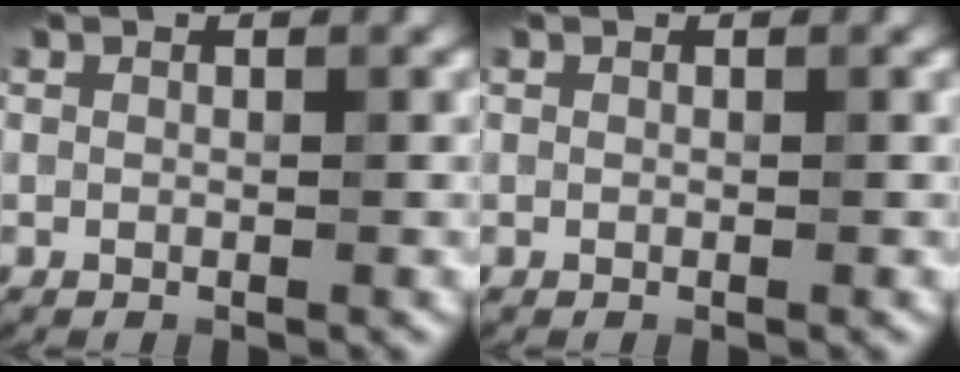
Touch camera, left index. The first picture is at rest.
{"total": 0.0}